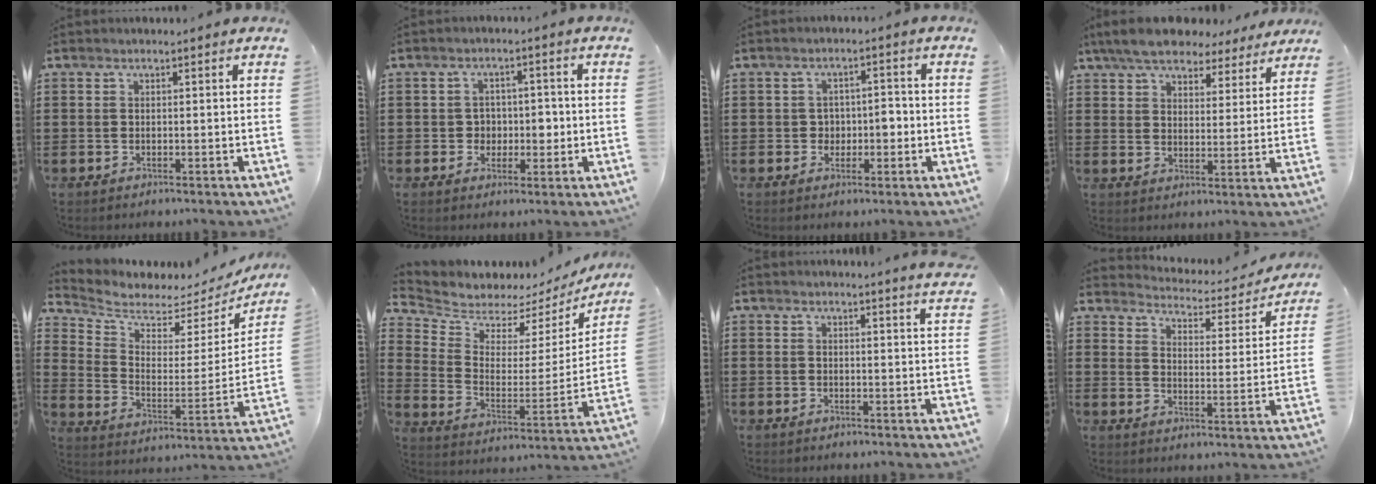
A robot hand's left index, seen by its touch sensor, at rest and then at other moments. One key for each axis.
{"total": 3.4, "fx": -0.3, "fy": 3.0, "fz": 1.7, "tx": -0.028, "ty": 0.001, "tz": -0.014}
{"total": 3.1, "fx": -0.5, "fy": 2.5, "fz": 1.8, "tx": -0.034, "ty": 0.003, "tz": -0.017}
{"total": 7.6, "fx": 6.8, "fy": 1.9, "fz": 2.6, "tx": -0.079, "ty": -0.015, "tz": 0.126}
{"total": 4.8, "fx": 4.5, "fy": 1.5, "fz": 0.6, "tx": -0.045, "ty": -0.041, "tz": 0.075}
{"total": 4.8, "fx": 4.5, "fy": 1.5, "fz": 0.1, "tx": -0.037, "ty": -0.042, "tz": 0.074}
{"total": 2.0, "fx": 1.9, "fy": -0.4, "fz": 0.4, "tx": -0.012, "ty": -0.006, "tz": 0.037}
{"total": 3.4, "fx": 3.4, "fy": 0.4, "fz": 0.3, "tx": -0.023, "ty": -0.032, "tz": 0.050}